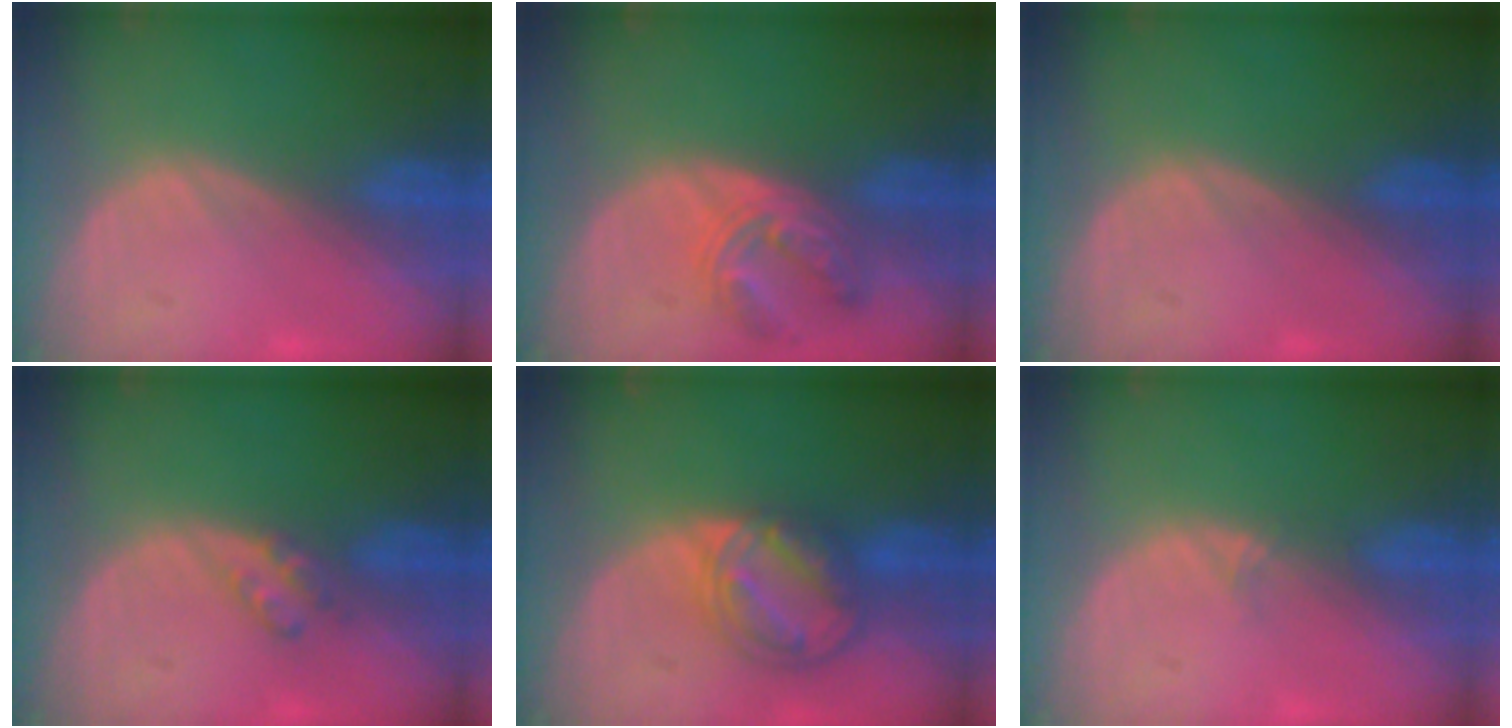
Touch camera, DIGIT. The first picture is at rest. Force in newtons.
{"total": 5.7, "press": 5.7, "slide": 0.4}
{"total": 0.0}
{"total": 2.4, "press": 2.4, "slide": 0.2}
{"total": 8.3, "press": 7.0, "slide": 4.4}
{"total": 0.9, "press": 0.6, "slide": 0.7}